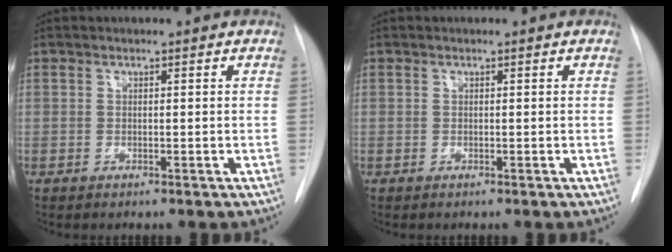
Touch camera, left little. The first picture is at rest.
{"total": 0.0}